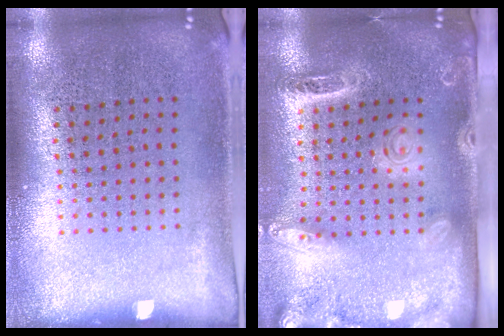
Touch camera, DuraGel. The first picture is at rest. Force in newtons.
{"total": 2.5, "press": 2.0, "slide": 1.5}